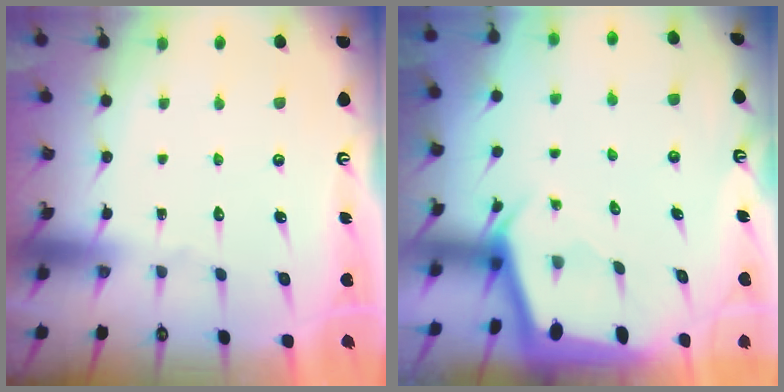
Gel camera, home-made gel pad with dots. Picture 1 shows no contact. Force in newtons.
{"total": 1.9, "press": 1.9, "slide": 0.1}